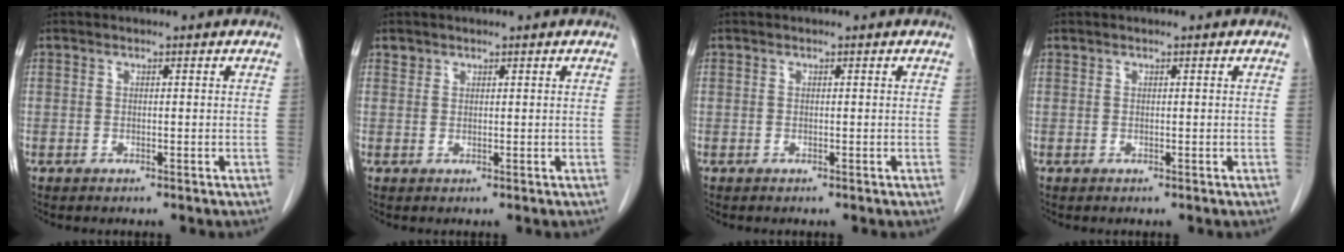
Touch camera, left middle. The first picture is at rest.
{"total": 0.9, "force": [0.7, 0.6, 0.0], "torque": [0.006, 0.003, 0.010]}
{"total": 0.0}
{"total": 0.0}